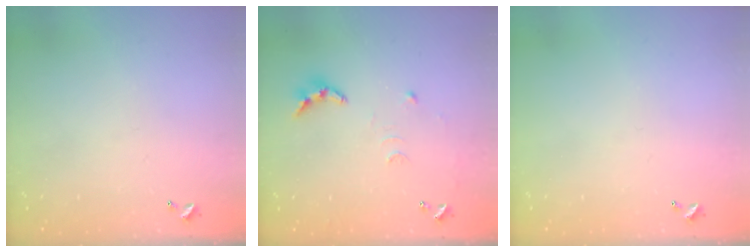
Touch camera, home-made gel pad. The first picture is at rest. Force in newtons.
{"total": 9.0, "press": 9.0, "slide": 0.5}
{"total": 0.0}